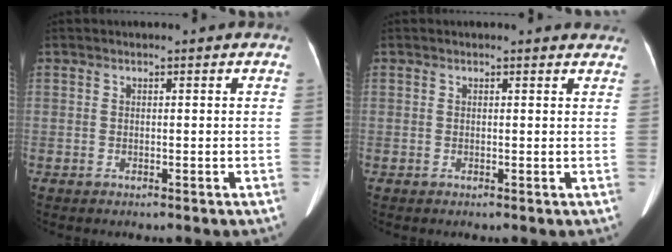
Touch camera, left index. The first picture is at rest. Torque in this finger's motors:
{"motor_torque": [-0.05, -0.76, 0.01, 0.01]}